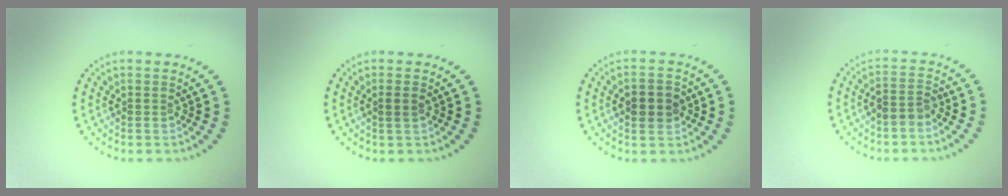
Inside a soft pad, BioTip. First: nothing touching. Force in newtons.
{"total": 1.0, "press": 0.9, "slide": 0.4}
{"total": 2.7, "press": 2.7, "slide": 0.2}
{"total": 2.1, "press": 1.9, "slide": 0.7}